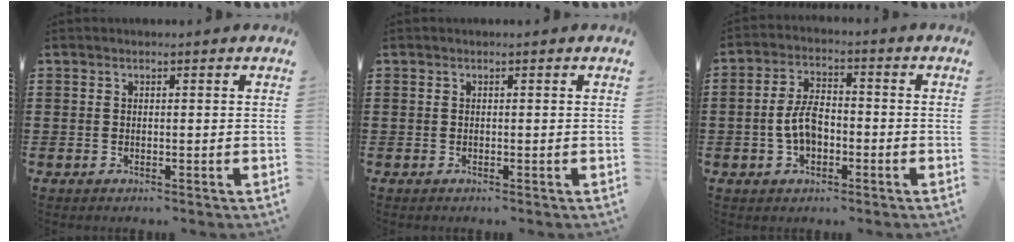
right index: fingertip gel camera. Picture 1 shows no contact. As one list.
[{"total": 0.0}, {"total": 5.7, "force": [-1.4, 3.1, 4.6], "torque": [-0.103, 0.002, -0.030]}]